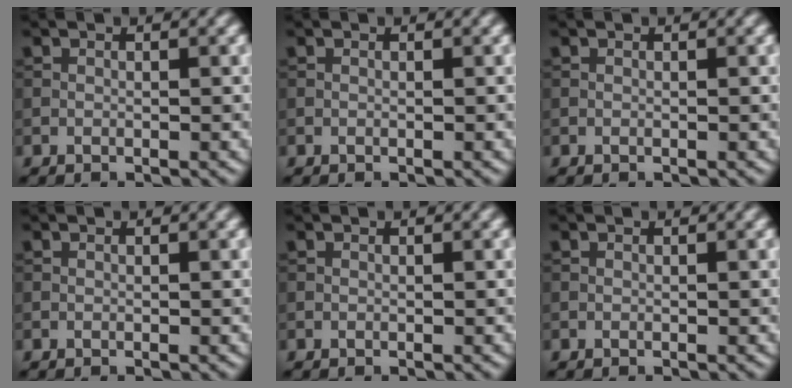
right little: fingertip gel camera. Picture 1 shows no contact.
{"total": 0.0}
{"total": 0.0}
{"total": 0.0}
{"total": 0.0}
{"total": 0.0}